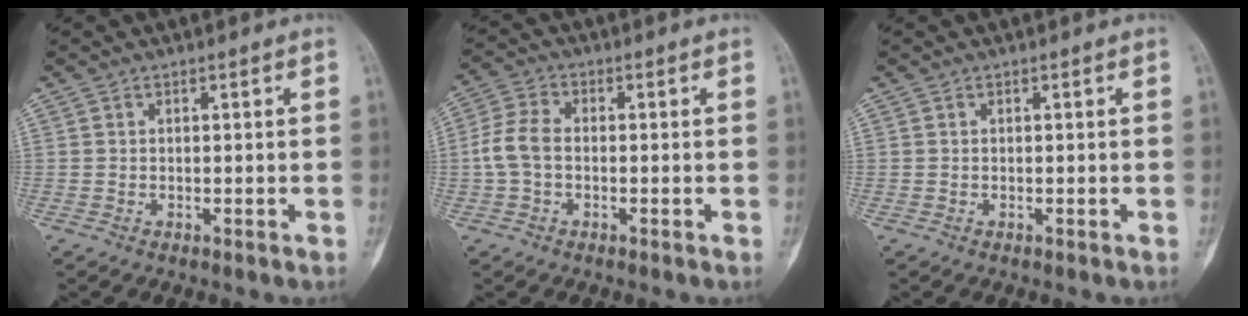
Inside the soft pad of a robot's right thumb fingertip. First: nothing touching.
{"total": 5.8, "force": [-0.7, 3.8, 4.3], "torque": [-0.095, 0.015, -0.022]}
{"total": 0.0}